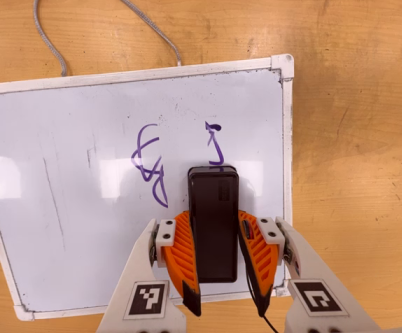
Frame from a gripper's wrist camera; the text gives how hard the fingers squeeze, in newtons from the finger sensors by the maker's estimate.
{"total": 6.9, "left": 5.4, "right": 8.5}